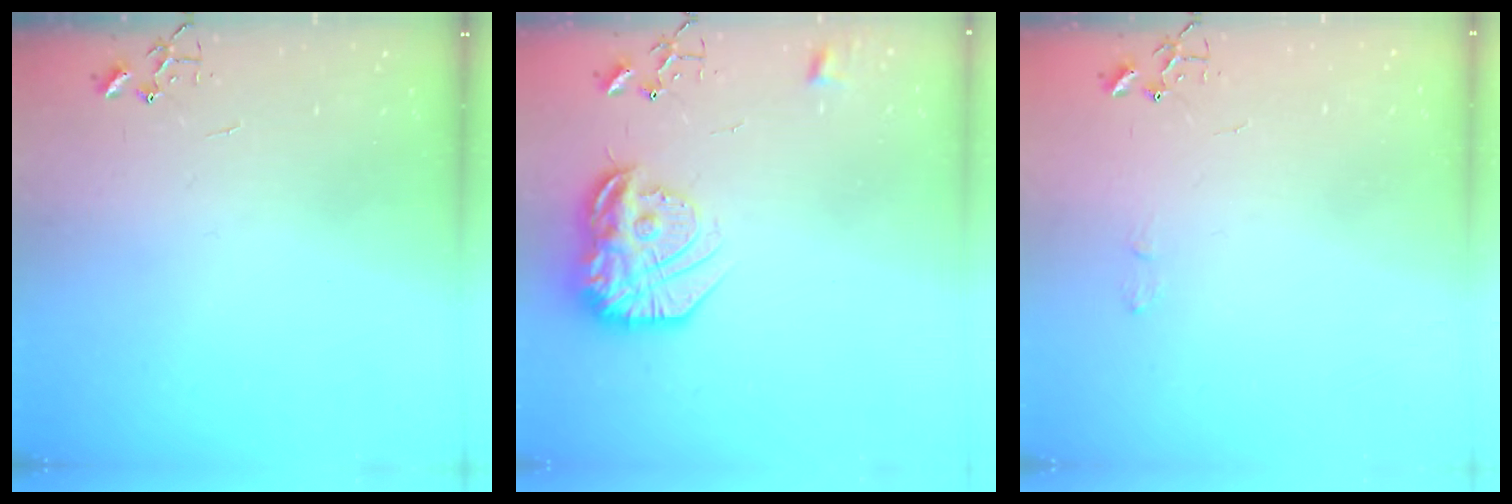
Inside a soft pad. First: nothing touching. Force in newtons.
{"total": 18.4, "press": 18.3, "slide": 1.7}
{"total": 4.6, "press": 4.6, "slide": 0.7}